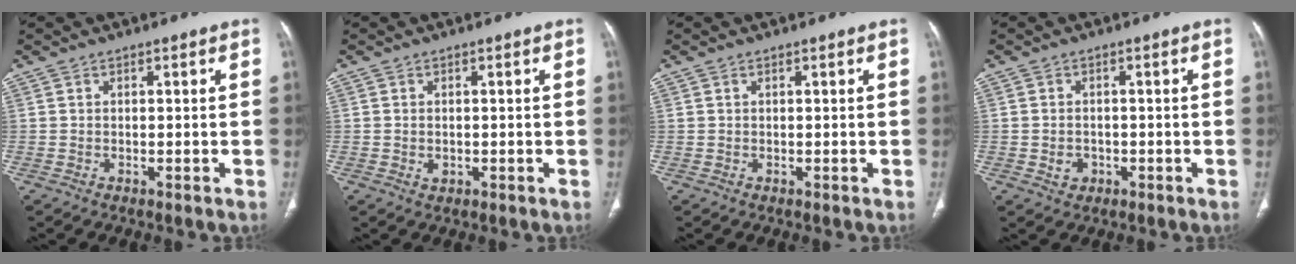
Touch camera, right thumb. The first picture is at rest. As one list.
[{"total": 1.4, "force": [-0.2, 1.1, 0.8], "torque": [-0.013, 0.000, 0.001]}, {"total": 0.0}, {"total": 2.7, "force": [-0.7, 2.3, 1.2], "torque": [-0.015, 0.006, -0.004]}]